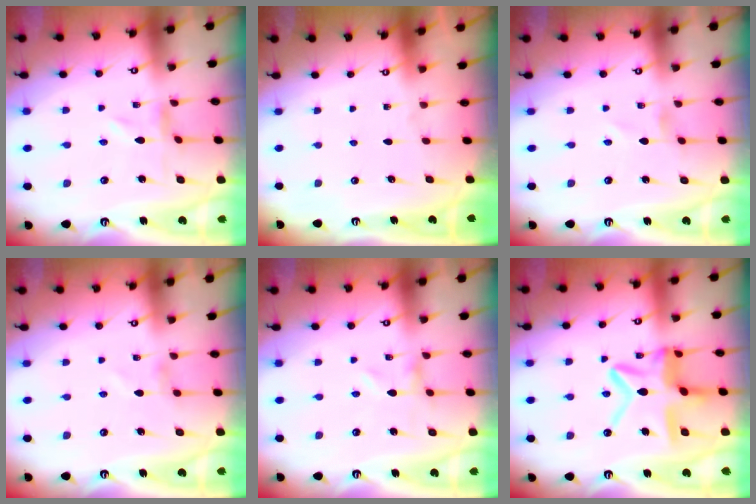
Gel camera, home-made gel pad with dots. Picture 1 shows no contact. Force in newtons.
{"total": 0.0}
{"total": 0.0}
{"total": 0.6, "press": 0.6, "slide": 0.2}
{"total": 0.0}
{"total": 14.3, "press": 14.3, "slide": 1.2}